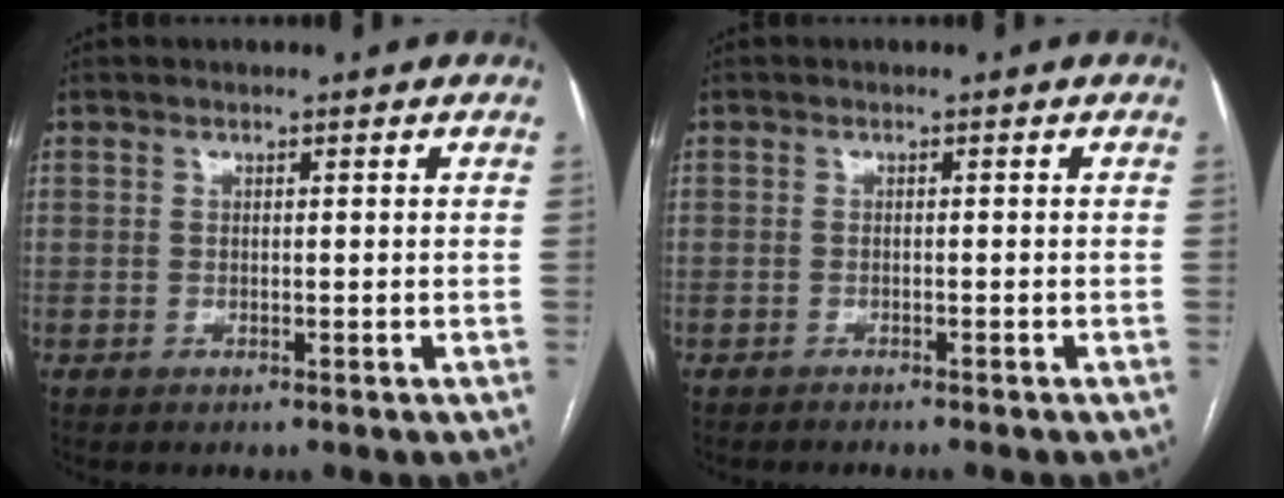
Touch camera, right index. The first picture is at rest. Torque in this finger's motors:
{"motor_torque": [0.08, -0.01, -0.06, 0.00]}